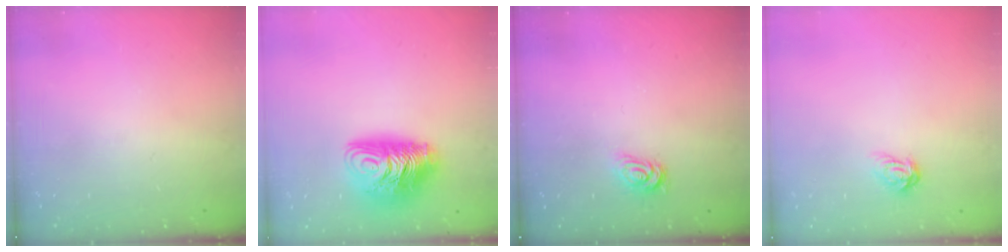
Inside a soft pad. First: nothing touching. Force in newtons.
{"total": 11.8, "press": 11.7, "slide": 1.1}
{"total": 2.6, "press": 2.6, "slide": 0.4}
{"total": 3.9, "press": 3.9, "slide": 0.4}